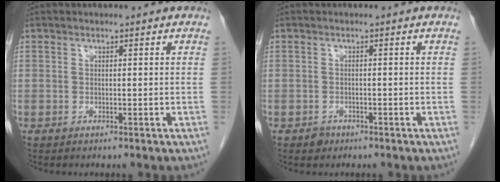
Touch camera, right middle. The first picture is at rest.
{"total": 1.3, "force": [-0.8, 0.9, 0.2], "torque": [-0.001, 0.003, -0.012]}